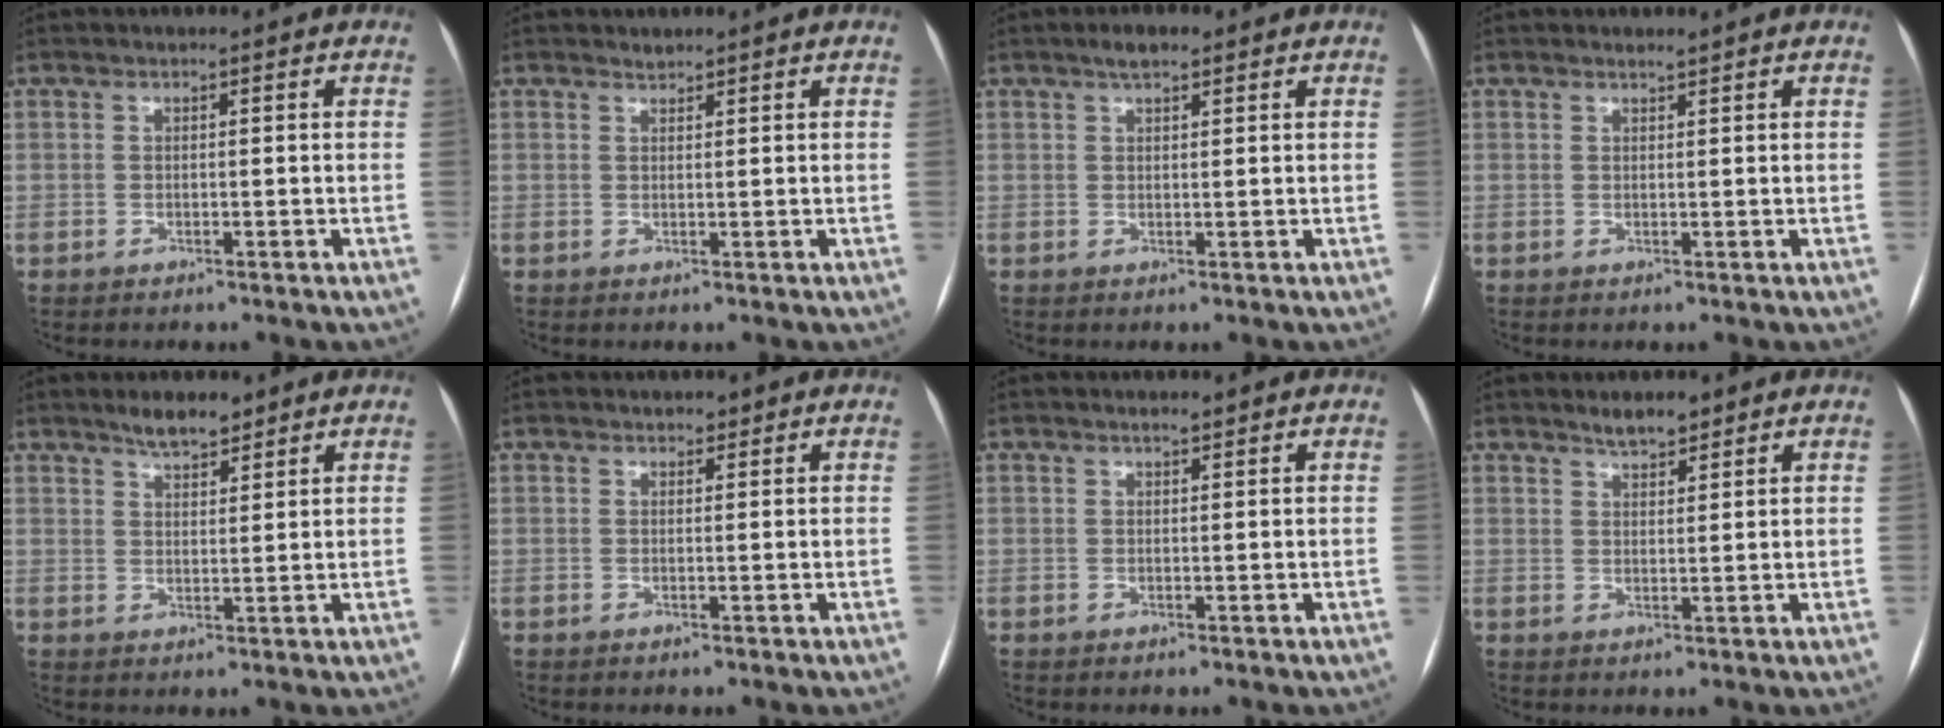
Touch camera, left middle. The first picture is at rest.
{"total": 0.8, "force": [0.7, 0.1, 0.0], "torque": [-0.007, -0.001, 0.014]}
{"total": 2.6, "force": [1.9, 0.8, 1.7], "torque": [-0.032, 0.009, 0.030]}
{"total": 0.6, "force": [0.6, -0.1, 0.1], "torque": [-0.011, -0.001, 0.012]}
{"total": 4.1, "force": [3.4, 1.1, 1.9], "torque": [-0.036, 0.002, 0.059]}
{"total": 1.0, "force": [0.8, 0.5, 0.3], "torque": [-0.007, -0.002, 0.010]}
{"total": 0.9, "force": [0.8, 0.2, 0.5], "torque": [-0.015, 0.001, 0.015]}
{"total": 3.1, "force": [2.6, 0.9, 1.4], "torque": [-0.028, 0.002, 0.044]}